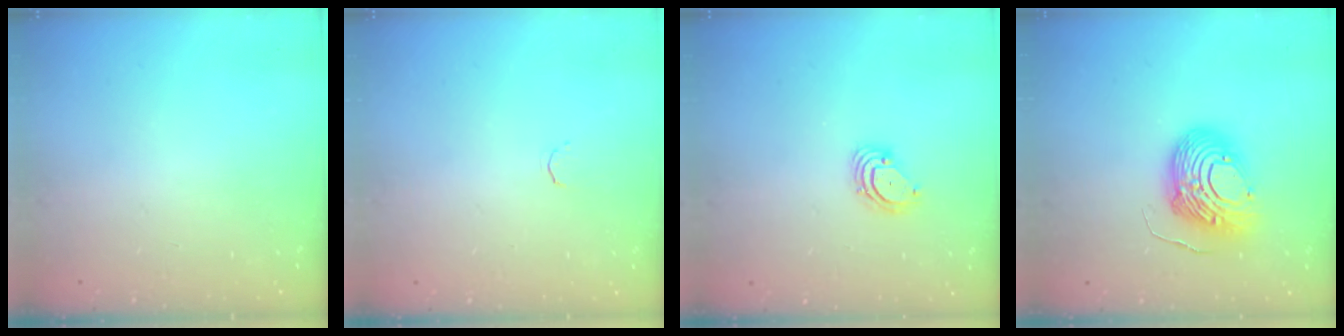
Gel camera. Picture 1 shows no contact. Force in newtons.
{"total": 1.7, "press": 1.6, "slide": 0.5}
{"total": 3.6, "press": 3.6, "slide": 0.3}
{"total": 12.6, "press": 12.6, "slide": 1.4}